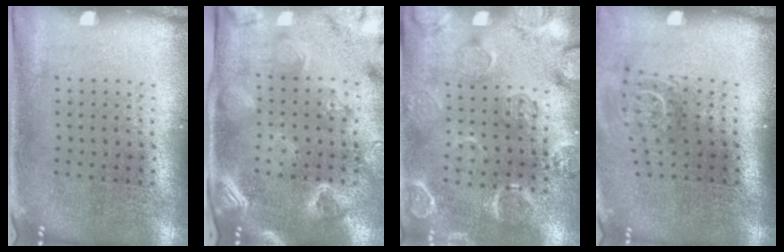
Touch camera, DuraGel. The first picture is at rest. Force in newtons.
{"total": 3.6, "press": 3.1, "slide": 1.8}
{"total": 2.3, "press": 2.1, "slide": 0.9}
{"total": 1.7, "press": 1.2, "slide": 1.2}